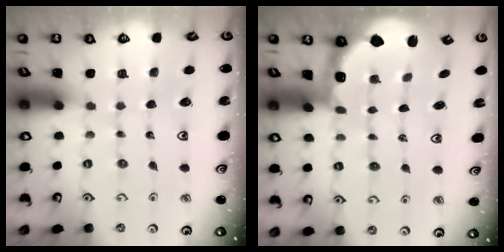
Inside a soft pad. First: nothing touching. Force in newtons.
{"total": 2.5, "press": 1.3, "slide": 2.1}